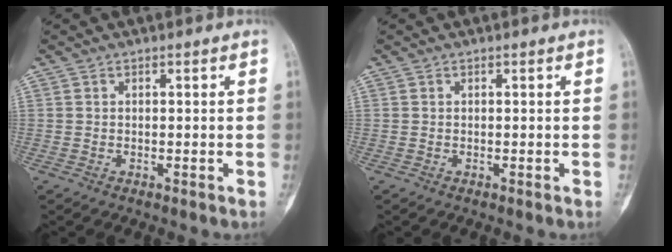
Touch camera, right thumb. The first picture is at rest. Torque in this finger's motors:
{"motor_torque": [-0.04, -0.04, 0.03, -0.03, 0.00]}